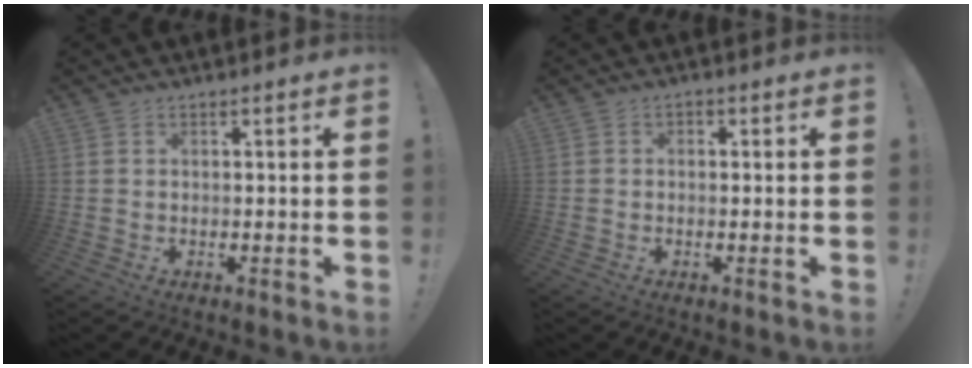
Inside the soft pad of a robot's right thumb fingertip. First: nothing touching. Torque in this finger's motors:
{"motor_torque": [0.05, 0.22, 0.36, -0.24, 0.00]}